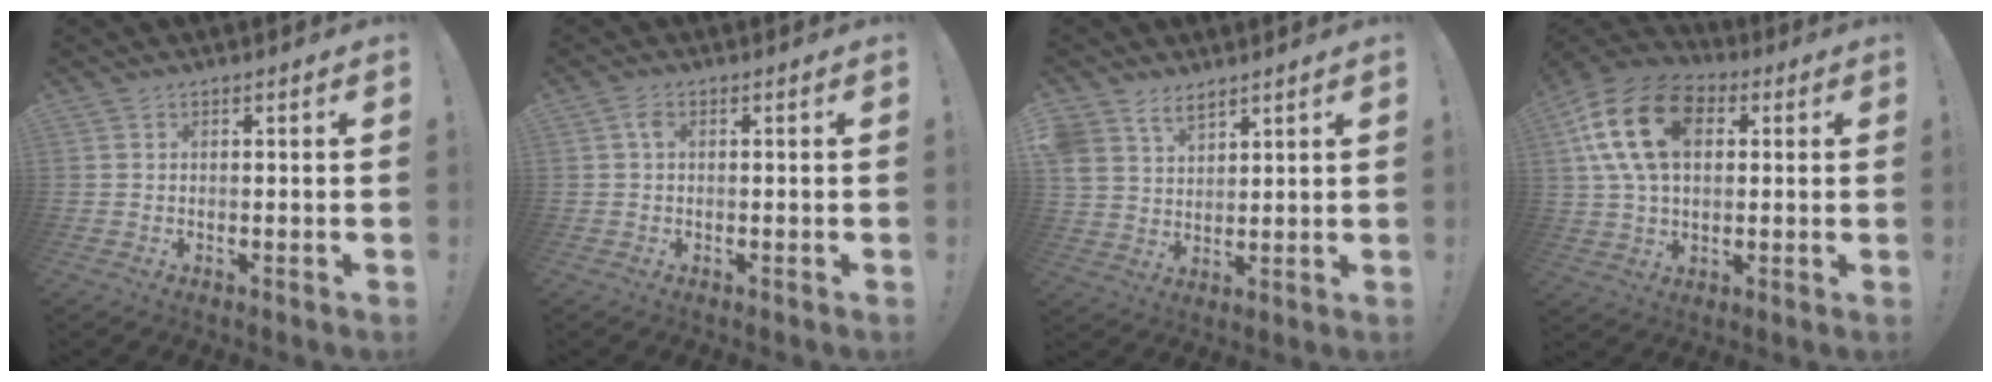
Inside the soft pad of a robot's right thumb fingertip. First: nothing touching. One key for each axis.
{"total": 1.9, "fx": 0.2, "fy": 1.1, "fz": 1.5, "tx": -0.036, "ty": 0.006, "tz": 0.004}
{"total": 7.0, "fx": 5.3, "fy": 4.2, "fz": 1.9, "tx": -0.047, "ty": -0.027, "tz": 0.107}
{"total": 19.6, "fx": 5.6, "fy": 12.9, "fz": 13.7, "tx": -0.255, "ty": 0.001, "tz": 0.101}